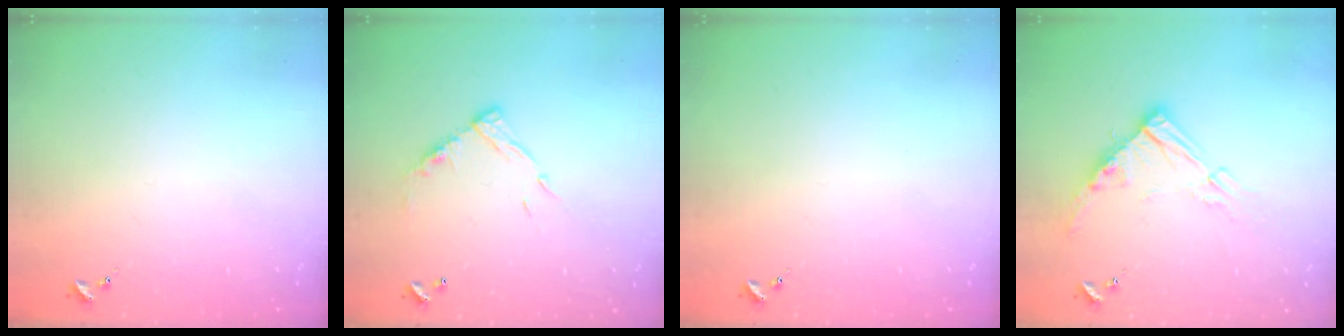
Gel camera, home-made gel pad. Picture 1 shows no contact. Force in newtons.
{"total": 10.9, "press": 10.9, "slide": 0.8}
{"total": 0.0}
{"total": 12.3, "press": 12.2, "slide": 1.3}